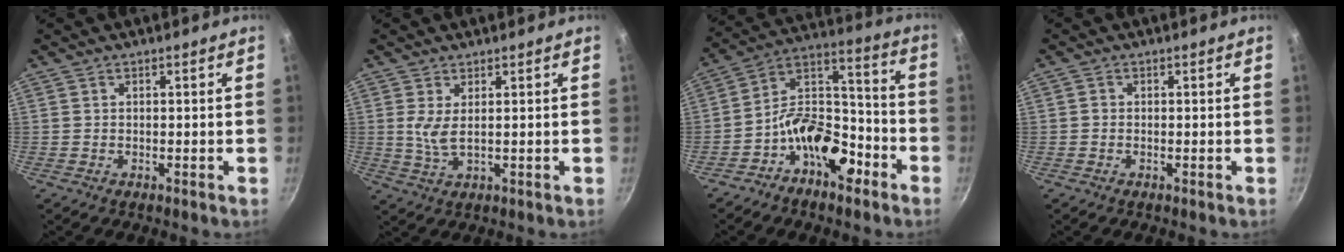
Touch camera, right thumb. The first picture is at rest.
{"total": 3.8, "force": [0.8, 1.0, 3.5], "torque": [-0.082, -0.010, 0.021]}
{"total": 14.3, "force": [-7.6, 7.9, 9.1], "torque": [-0.111, 0.090, -0.144]}
{"total": 0.5, "force": [-0.2, 0.4, 0.3], "torque": [-0.004, 0.002, -0.007]}